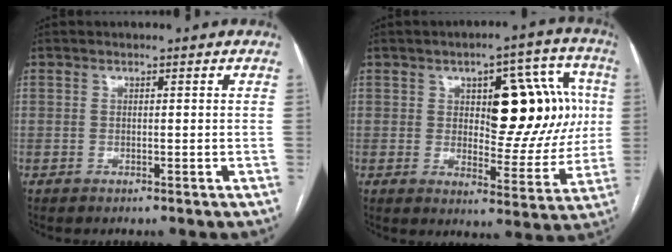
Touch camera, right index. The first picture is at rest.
{"total": 14.9, "force": [3.0, 6.5, 13.1], "torque": [-0.152, 0.030, 0.049]}